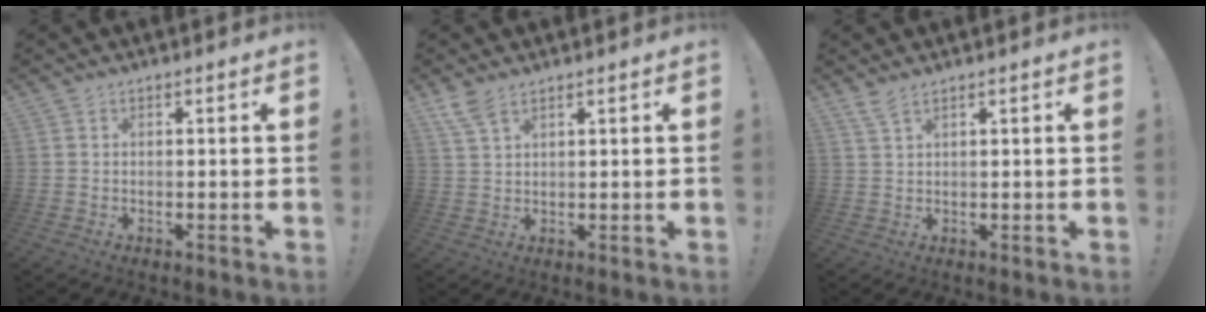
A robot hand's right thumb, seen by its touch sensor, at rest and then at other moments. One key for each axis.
{"total": 4.8, "fx": 3.5, "fy": 1.6, "fz": 2.8, "tx": -0.060, "ty": -0.012, "tz": 0.067}
{"total": 2.8, "fx": 2.0, "fy": 0.5, "fz": 1.9, "tx": -0.038, "ty": -0.003, "tz": 0.037}